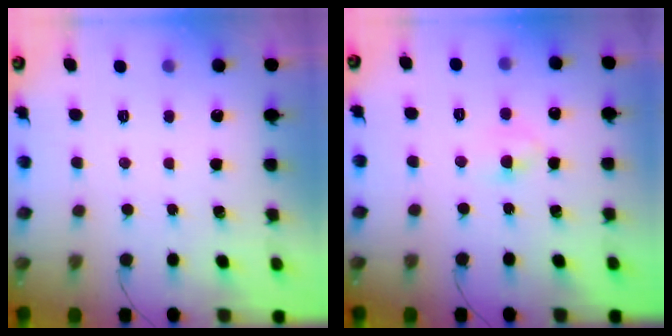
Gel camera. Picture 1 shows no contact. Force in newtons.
{"total": 3.9, "press": 3.7, "slide": 1.2}